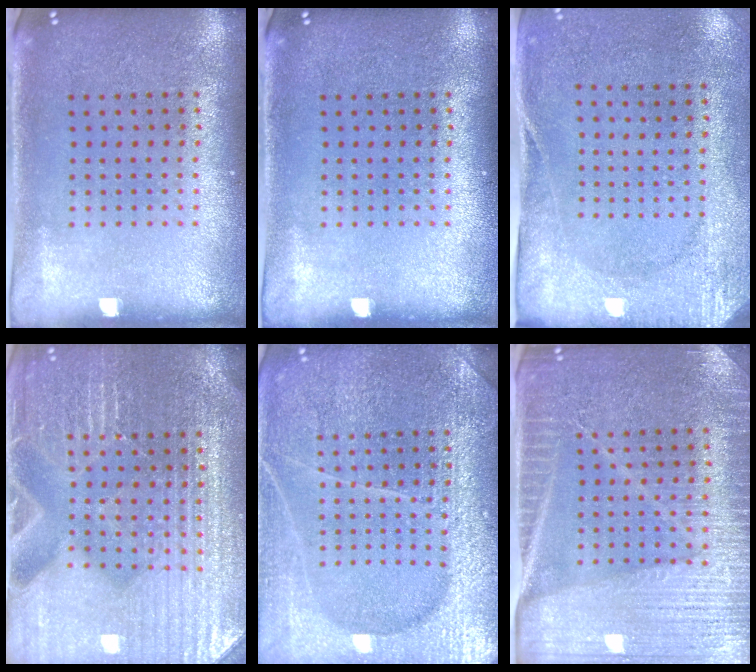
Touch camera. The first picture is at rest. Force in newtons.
{"total": 0.0}
{"total": 2.7, "press": 2.1, "slide": 1.7}
{"total": 4.9, "press": 4.6, "slide": 1.6}
{"total": 5.5, "press": 5.5, "slide": 0.5}
{"total": 4.0, "press": 3.7, "slide": 1.4}